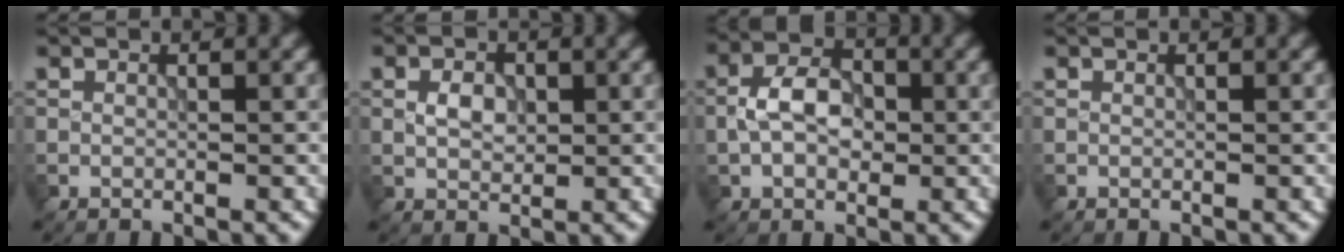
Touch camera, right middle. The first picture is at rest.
{"total": 2.1, "force": [0.3, 1.5, 1.4], "torque": [-0.028, 0.003, 0.004]}
{"total": 4.5, "force": [-0.3, 3.1, 3.2], "torque": [-0.057, 0.009, -0.009]}
{"total": 0.0}